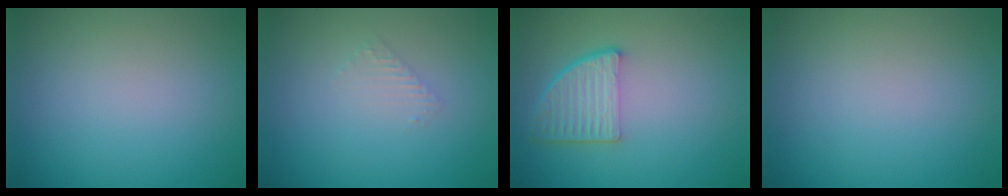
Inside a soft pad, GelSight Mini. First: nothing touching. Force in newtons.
{"total": 0.9, "press": 0.9, "slide": 0.2}
{"total": 4.5, "press": 3.4, "slide": 3.0}
{"total": 0.0}